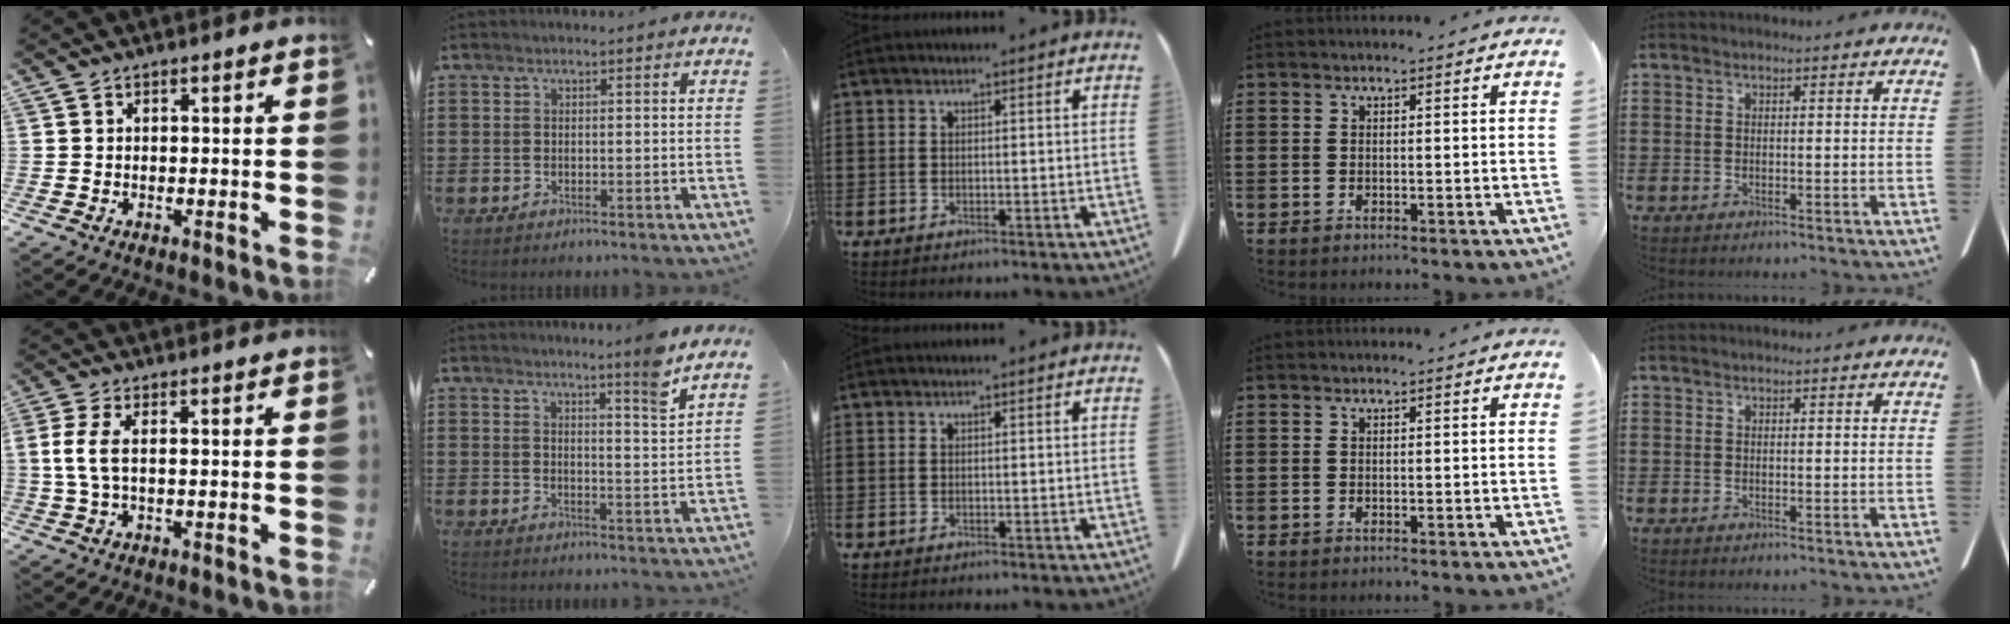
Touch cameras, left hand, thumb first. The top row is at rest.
{"thumb": {"total": 5.4, "force": [0.4, 1.9, 5.1], "torque": [-0.116, -0.004, 0.002]}, "index": {"total": 5.3, "force": [4.4, -0.8, 2.8], "torque": [-0.051, -0.023, 0.071]}}